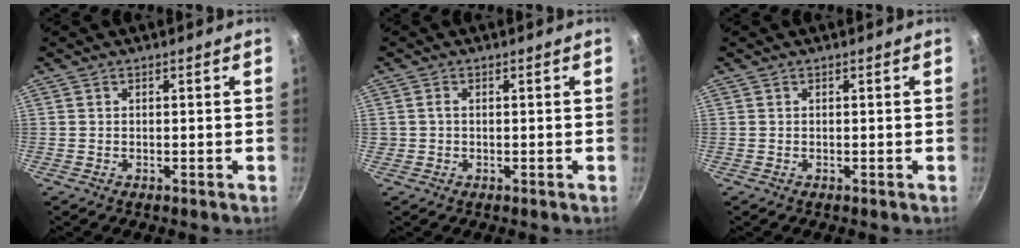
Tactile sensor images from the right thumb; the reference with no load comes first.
{"total": 1.0, "force": [0.0, 0.8, 0.5], "torque": [-0.008, 0.006, 0.000]}
{"total": 0.0}